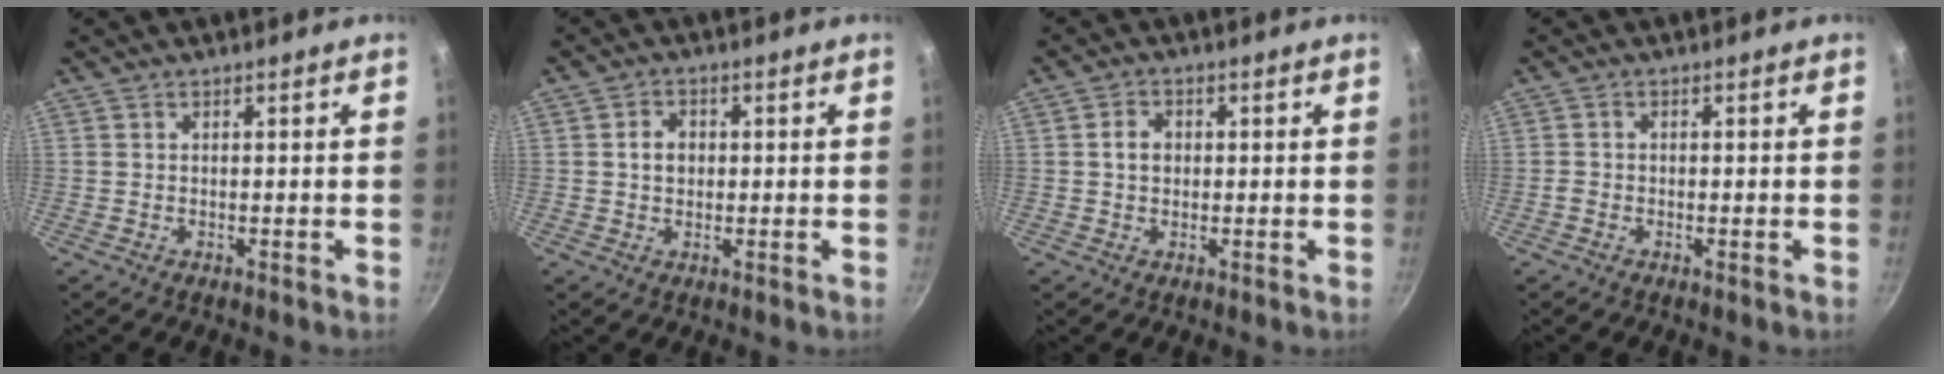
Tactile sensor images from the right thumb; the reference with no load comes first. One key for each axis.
{"total": 3.4, "fx": 0.2, "fy": 2.8, "fz": 2.0, "tx": -0.018, "ty": 0.007, "tz": 0.002}
{"total": 3.2, "fx": 0.2, "fy": 2.6, "fz": 1.9, "tx": -0.019, "ty": 0.008, "tz": 0.001}
{"total": 1.3, "fx": -0.7, "fy": 0.6, "fz": 0.9, "tx": -0.030, "ty": 0.007, "tz": -0.021}